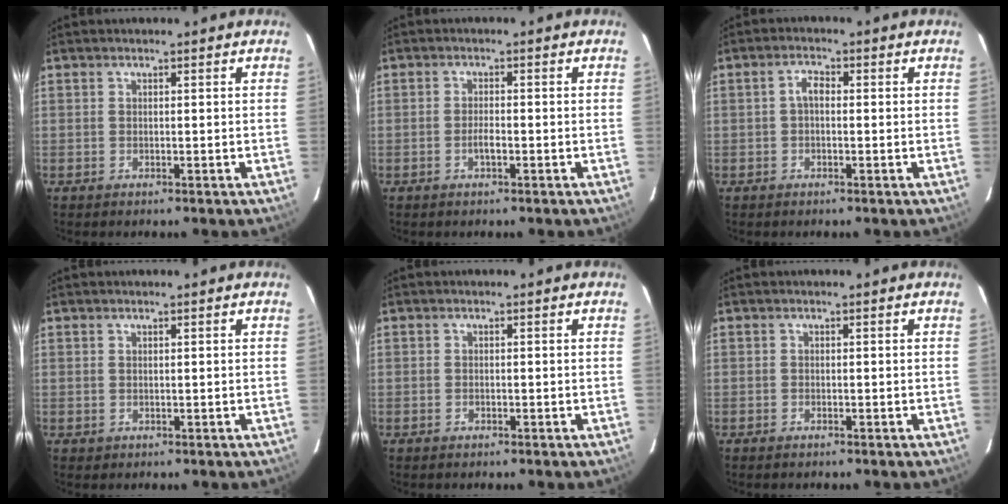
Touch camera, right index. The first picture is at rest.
{"total": 1.9, "force": [-0.8, 0.6, 1.6], "torque": [-0.035, 0.000, -0.015]}
{"total": 2.1, "force": [-0.2, 1.2, 1.8], "torque": [-0.036, 0.011, -0.003]}
{"total": 0.0}
{"total": 0.7, "force": [-0.4, 0.5, 0.2], "torque": [-0.003, 0.001, -0.008]}
{"total": 0.5, "force": [-0.5, 0.2, 0.0], "torque": [-0.001, 0.000, -0.011]}